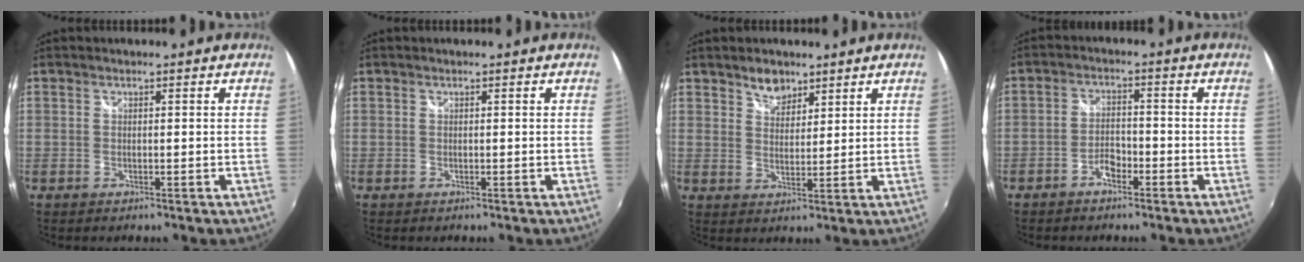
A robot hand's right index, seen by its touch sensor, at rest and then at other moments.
{"total": 0.0}
{"total": 4.4, "force": [3.4, 2.3, 1.5], "torque": [-0.015, 0.003, 0.059]}
{"total": 3.6, "force": [-2.5, 1.7, 1.9], "torque": [-0.046, 0.006, -0.044]}